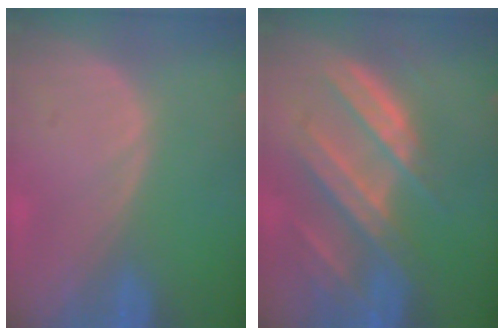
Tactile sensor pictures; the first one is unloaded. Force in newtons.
{"total": 8.8, "press": 8.0, "slide": 3.6}